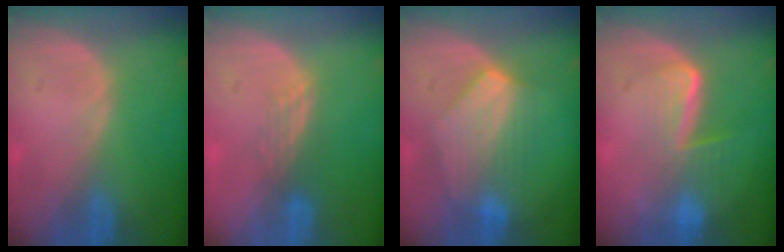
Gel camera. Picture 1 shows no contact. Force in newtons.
{"total": 3.0, "press": 2.5, "slide": 1.7}
{"total": 6.9, "press": 6.9, "slide": 0.2}
{"total": 6.7, "press": 5.8, "slide": 3.4}